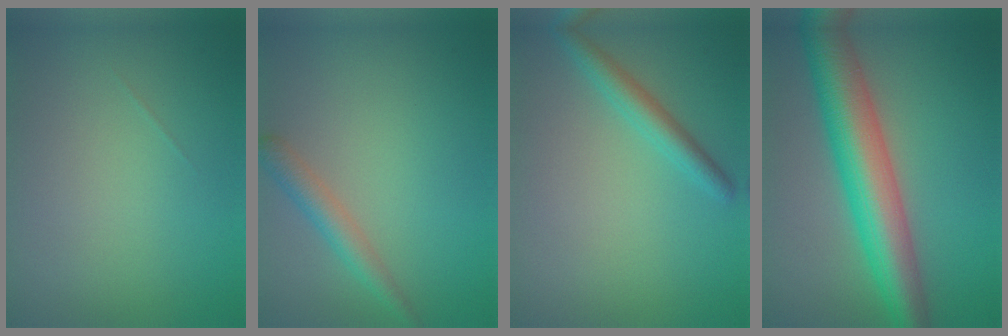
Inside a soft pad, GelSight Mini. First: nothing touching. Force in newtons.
{"total": 2.5, "press": 2.5, "slide": 0.1}
{"total": 2.3, "press": 2.3, "slide": 0.1}
{"total": 8.6, "press": 8.6, "slide": 0.0}